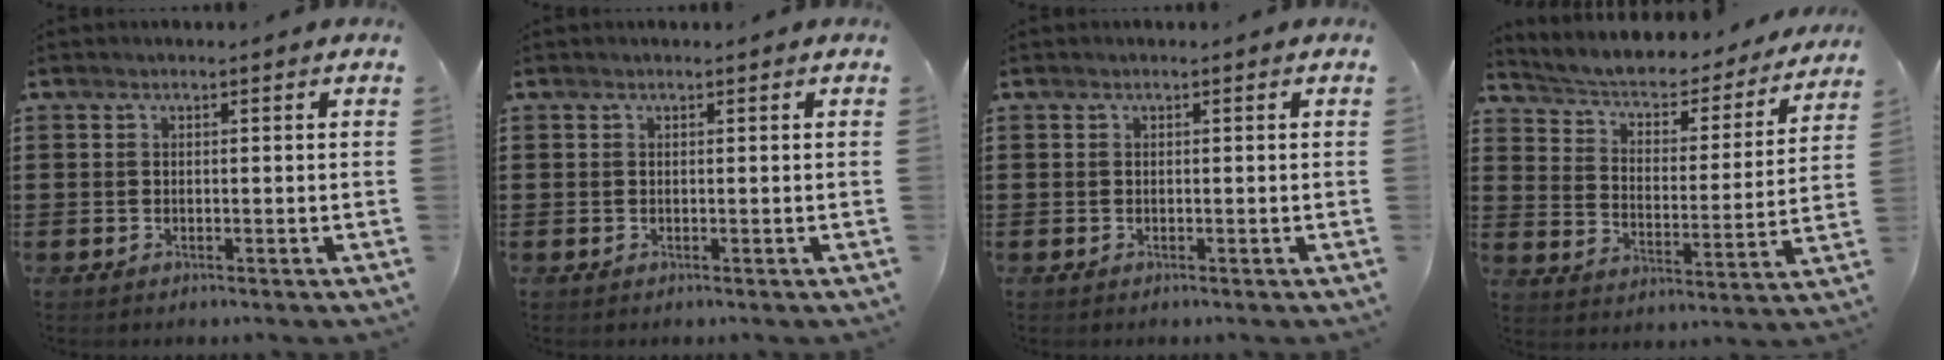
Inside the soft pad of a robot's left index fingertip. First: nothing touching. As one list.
[{"total": 0.0}, {"total": 0.0}, {"total": 3.6, "force": [2.8, 1.5, 1.6], "torque": [-0.049, -0.025, 0.036]}]